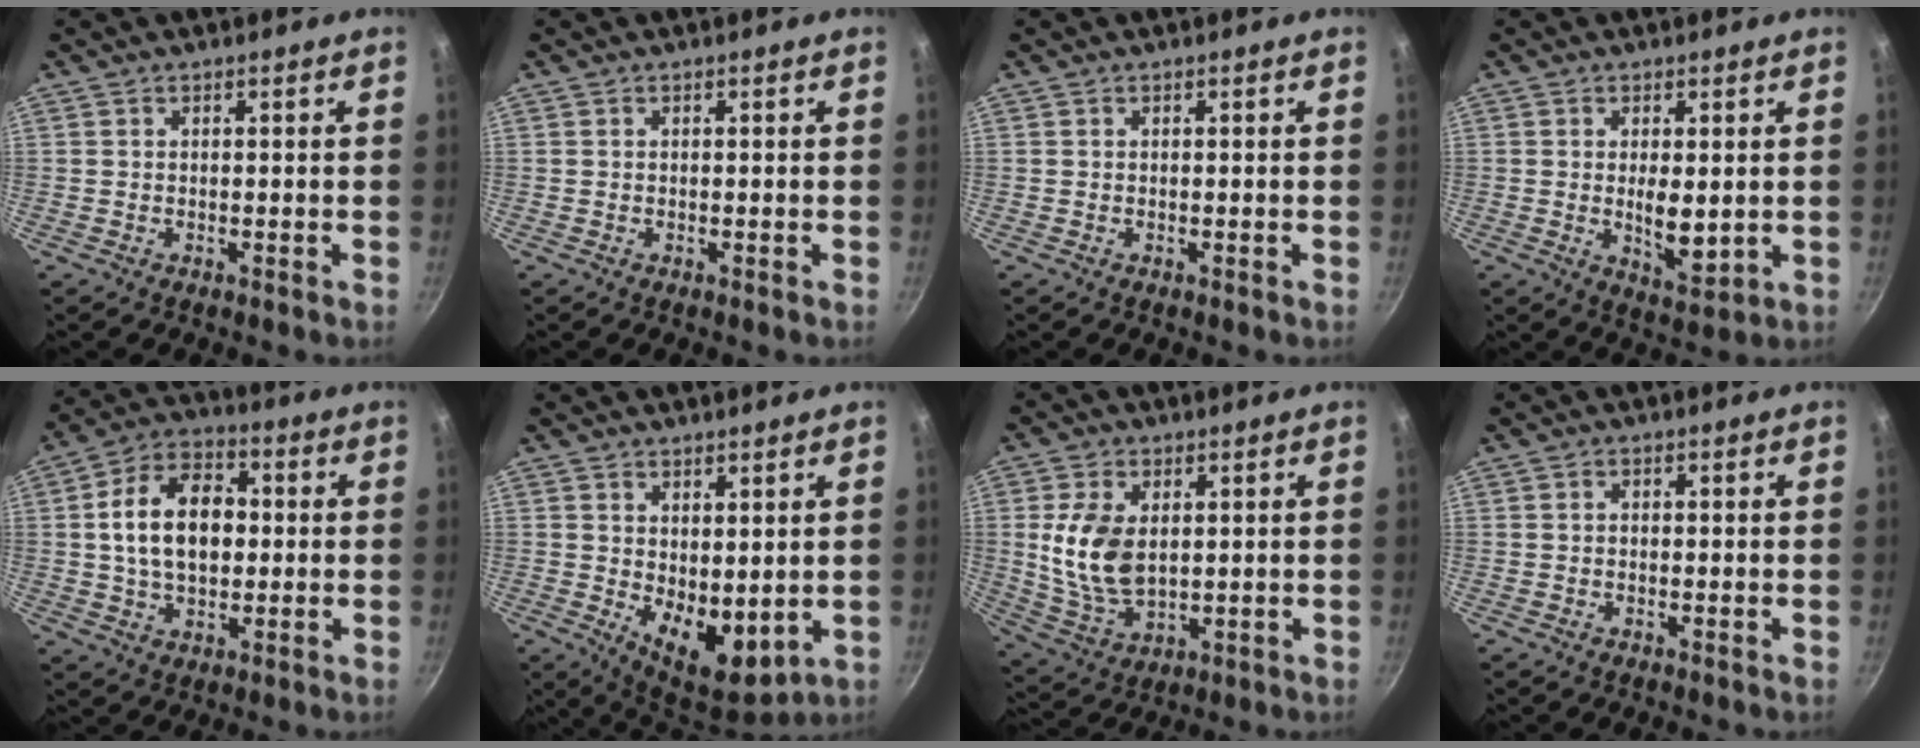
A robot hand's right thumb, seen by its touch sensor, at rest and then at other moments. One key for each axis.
{"total": 0.0}
{"total": 0.0}
{"total": 6.3, "fx": 0.1, "fy": 2.6, "fz": 5.7, "tx": -0.089, "ty": -0.018, "tz": 0.009}
{"total": 14.3, "fx": 0.9, "fy": 9.4, "fz": 10.7, "tx": -0.151, "ty": 0.023, "tz": 0.005}
{"total": 9.6, "fx": 0.8, "fy": 5.6, "fz": 7.8, "tx": -0.092, "ty": -0.034, "tz": 0.025}
{"total": 11.7, "fx": 1.6, "fy": 7.4, "fz": 8.9, "tx": -0.165, "ty": -0.018, "tz": 0.041}
{"total": 0.6, "fx": -0.3, "fy": 0.5, "fz": 0.2, "tx": -0.005, "ty": 0.003, "tz": -0.004}